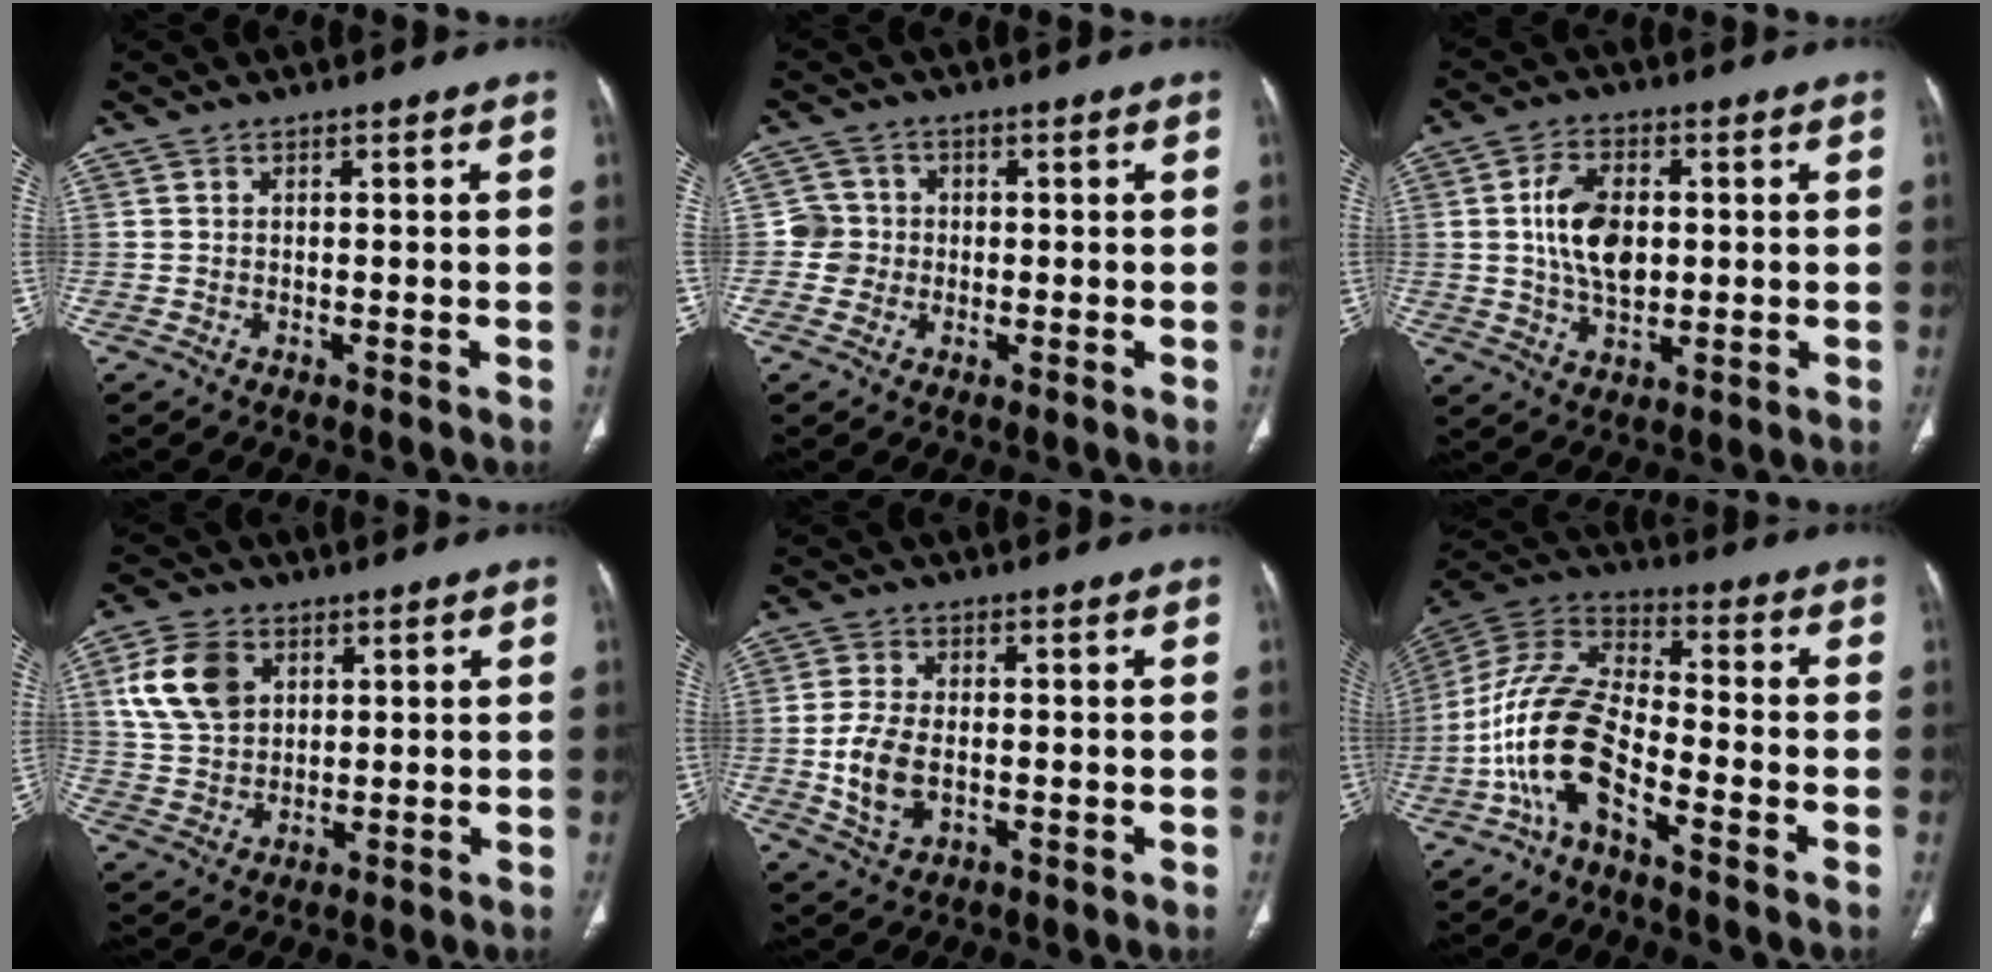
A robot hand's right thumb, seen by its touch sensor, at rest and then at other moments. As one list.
[{"total": 4.0, "force": [-0.2, 4.0, 0.2], "torque": [0.025, 0.011, -0.010]}, {"total": 10.2, "force": [1.1, 6.2, 8.1], "torque": [-0.138, -0.002, 0.026]}, {"total": 10.8, "force": [3.8, 7.7, 6.5], "torque": [-0.111, -0.006, 0.076]}, {"total": 8.1, "force": [-0.8, 4.9, 6.3], "torque": [-0.129, 0.000, -0.010]}, {"total": 15.4, "force": [-6.3, 6.9, 12.3], "torque": [-0.253, 0.051, -0.130]}]